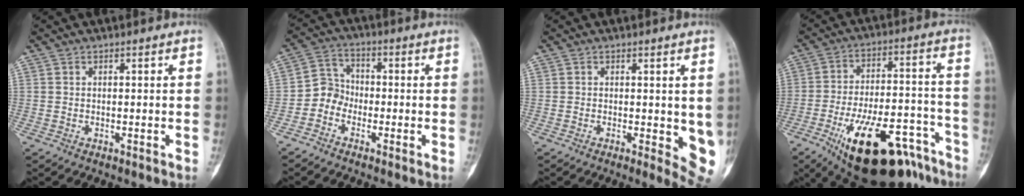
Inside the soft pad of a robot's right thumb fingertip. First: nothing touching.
{"total": 4.8, "force": [-2.3, 4.0, 1.4], "torque": [-0.001, 0.019, -0.058]}
{"total": 6.1, "force": [-0.3, 2.1, 5.7], "torque": [-0.054, -0.013, -0.004]}
{"total": 25.1, "force": [-15.6, 10.0, 16.9], "torque": [-0.220, 0.075, -0.236]}